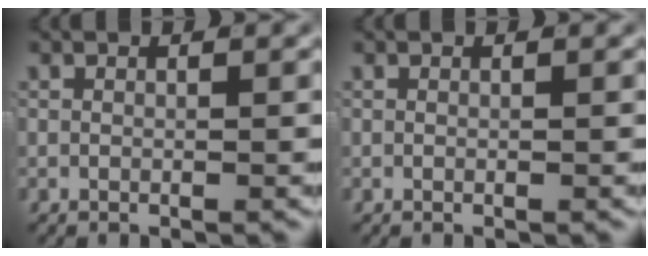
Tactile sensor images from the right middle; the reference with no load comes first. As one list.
[{"total": 0.0}]